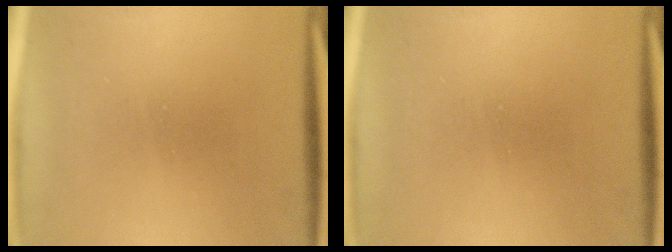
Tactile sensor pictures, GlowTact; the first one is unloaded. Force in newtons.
{"total": 0.0}